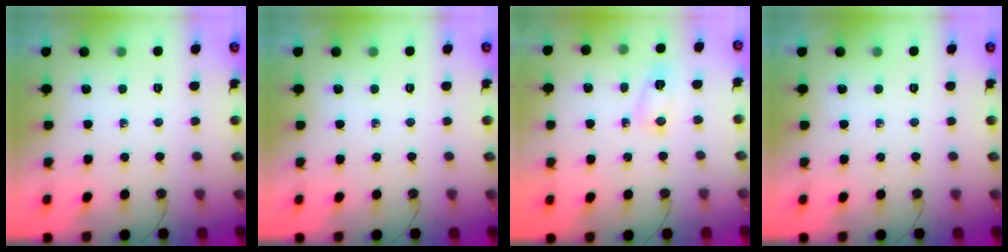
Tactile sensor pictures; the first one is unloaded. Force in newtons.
{"total": 0.0}
{"total": 3.0, "press": 2.9, "slide": 0.6}
{"total": 0.0}